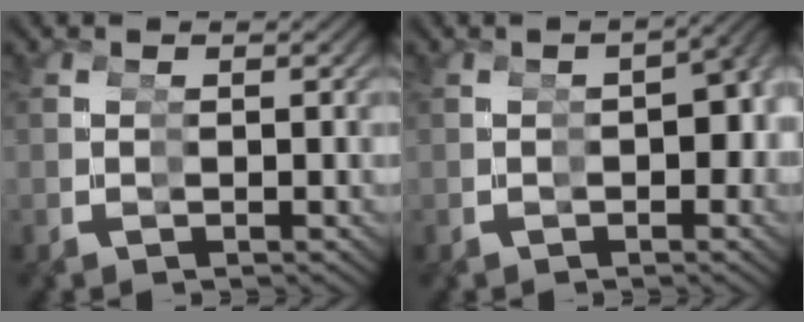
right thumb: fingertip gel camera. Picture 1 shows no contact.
{"total": 4.7, "force": [-0.4, 2.4, 4.0], "torque": [-0.042, 0.005, -0.006]}